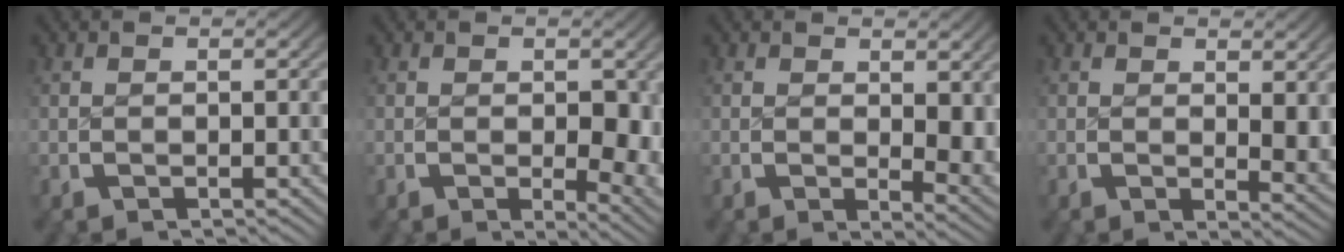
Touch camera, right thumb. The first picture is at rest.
{"total": 4.8, "force": [-0.5, 2.5, 4.1], "torque": [-0.055, -0.025, 0.002]}
{"total": 3.8, "force": [0.5, 1.9, 3.2], "torque": [-0.030, -0.015, 0.012]}
{"total": 2.9, "force": [0.8, 1.2, 2.5], "torque": [-0.020, -0.008, 0.011]}